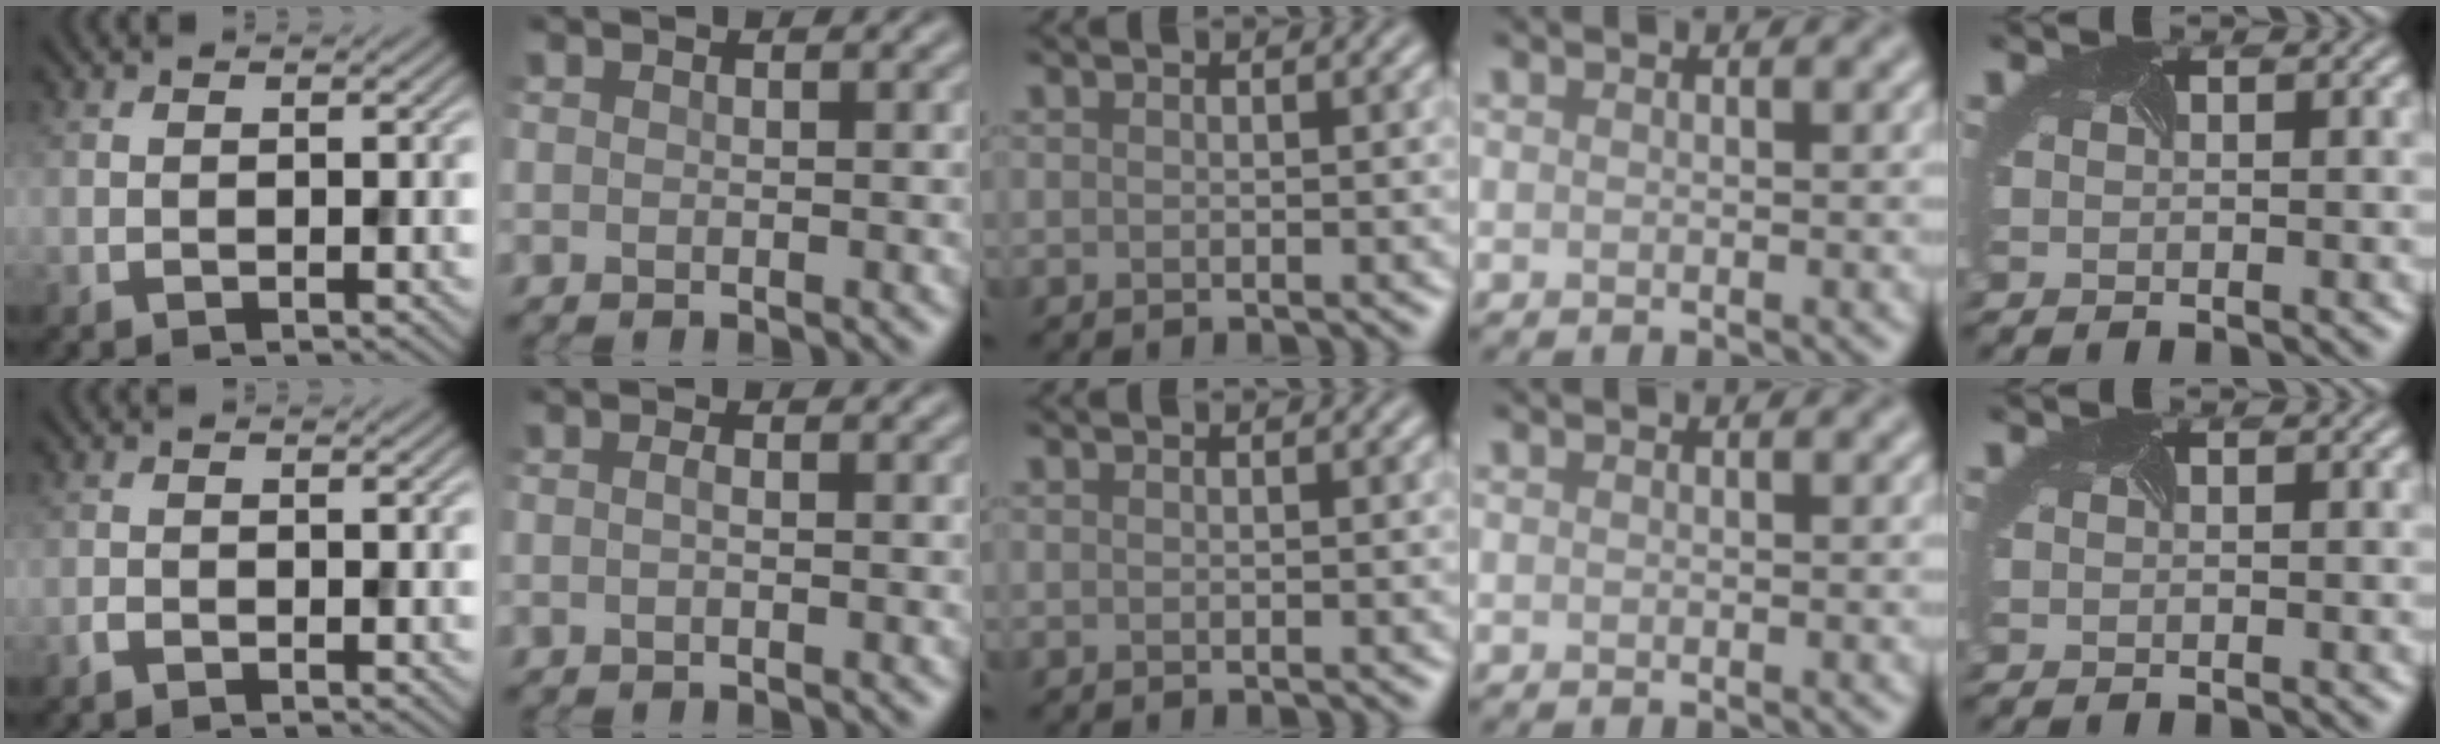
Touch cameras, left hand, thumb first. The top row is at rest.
{"thumb": {"total": 0.8, "force": [-0.7, 0.3, 0.3], "torque": [-0.006, 0.000, -0.014]}, "index": {"total": 0.6, "force": [-0.3, 0.1, 0.5], "torque": [-0.014, 0.003, -0.008]}}